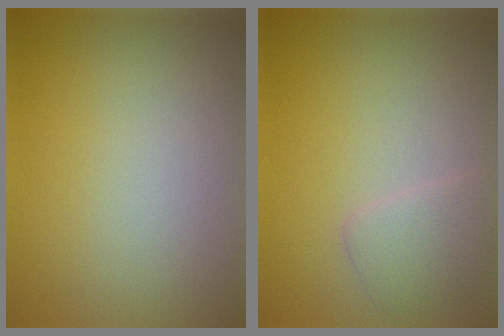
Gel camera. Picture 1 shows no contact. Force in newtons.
{"total": 1.9, "press": 1.9, "slide": 0.0}